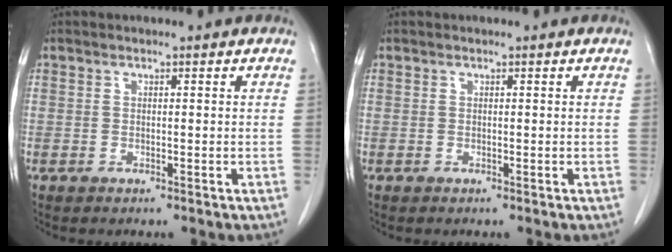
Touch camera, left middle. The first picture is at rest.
{"total": 0.0}